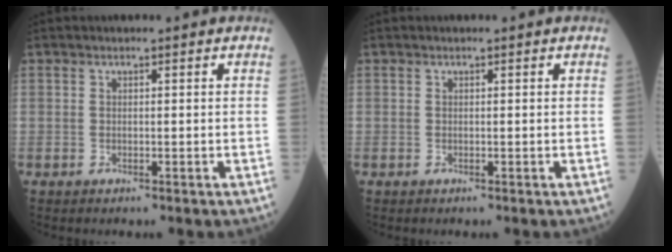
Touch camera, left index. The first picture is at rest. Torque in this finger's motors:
{"motor_torque": [-0.03, 0.13, 0.00, 0.00]}